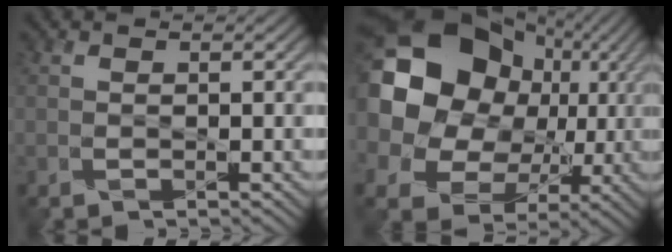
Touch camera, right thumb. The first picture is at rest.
{"total": 23.1, "force": [5.9, 19.1, 11.5], "torque": [-0.304, 0.028, 0.108]}